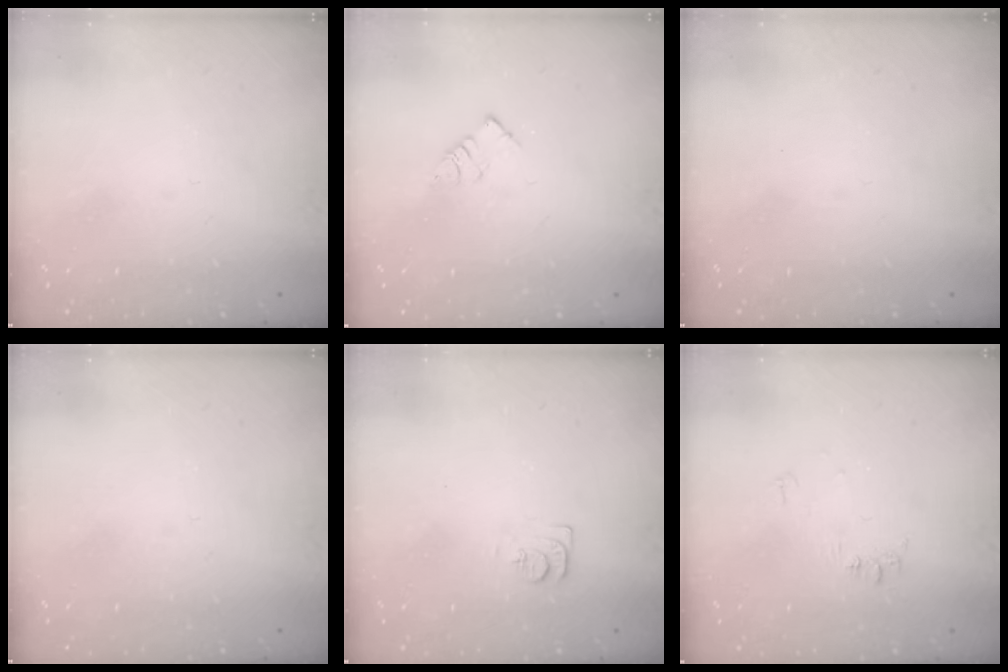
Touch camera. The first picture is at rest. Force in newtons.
{"total": 3.1, "press": 3.1, "slide": 0.2}
{"total": 0.0}
{"total": 0.0}
{"total": 6.7, "press": 6.7, "slide": 0.6}
{"total": 6.3, "press": 6.3, "slide": 0.7}